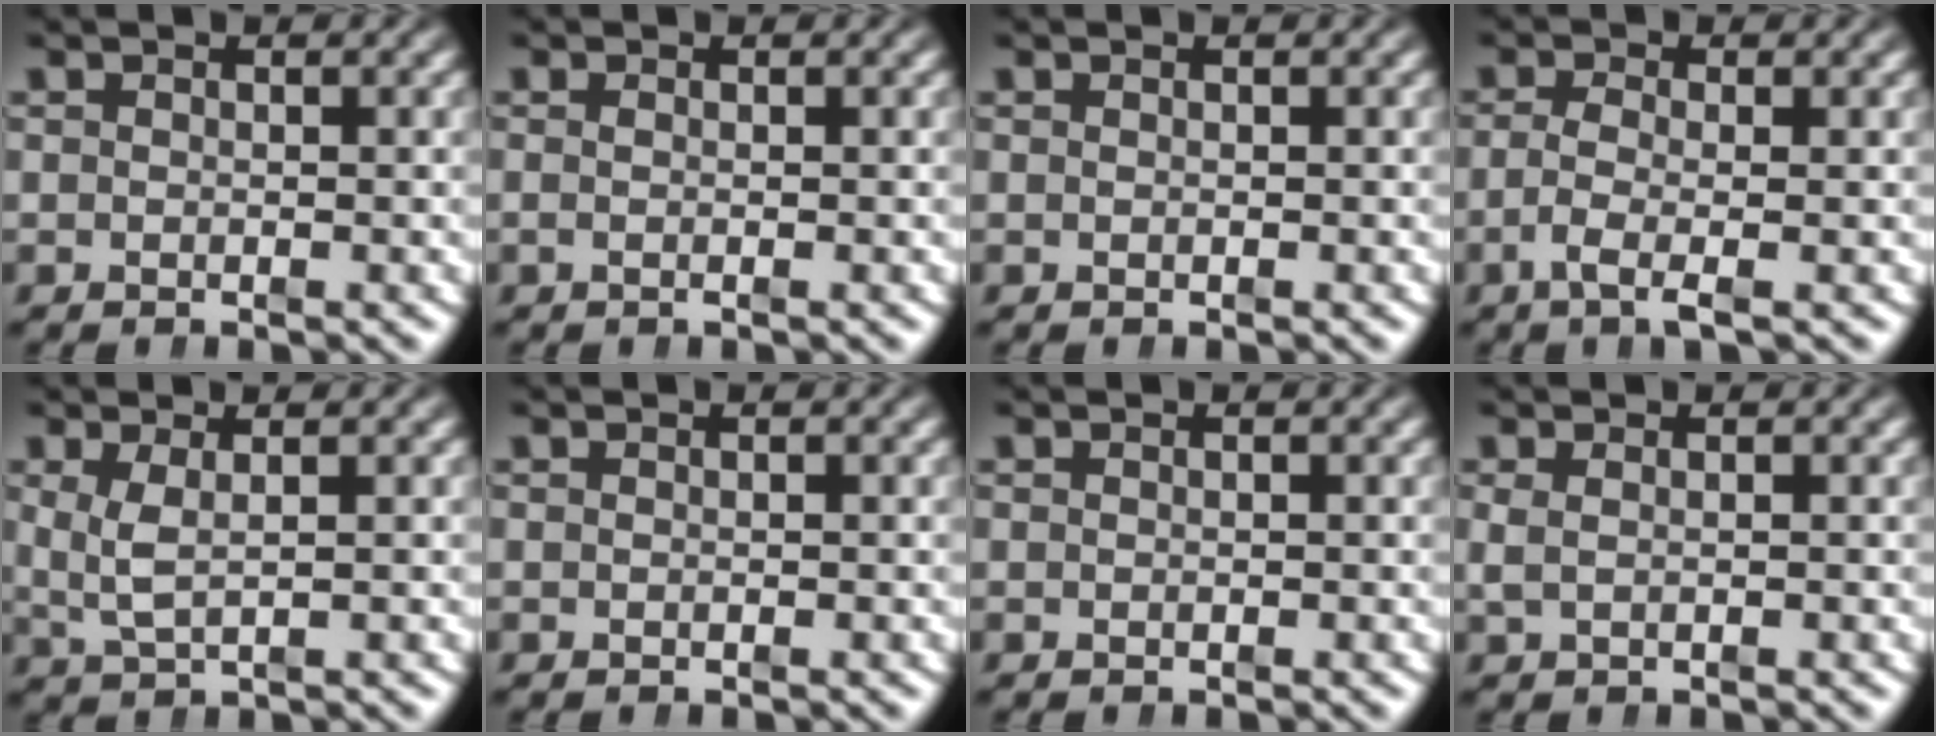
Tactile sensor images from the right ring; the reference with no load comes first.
{"total": 0.6, "force": [-0.2, -0.1, 0.6], "torque": [-0.010, -0.004, -0.002]}
{"total": 0.0}
{"total": 2.8, "force": [-1.3, 0.4, 2.5], "torque": [-0.063, -0.020, -0.018]}
{"total": 1.9, "force": [0.4, 0.5, 1.8], "torque": [-0.049, -0.013, 0.020]}
{"total": 0.0}
{"total": 0.0}
{"total": 0.9, "force": [0.3, 0.2, 0.8], "torque": [-0.024, -0.007, 0.012]}